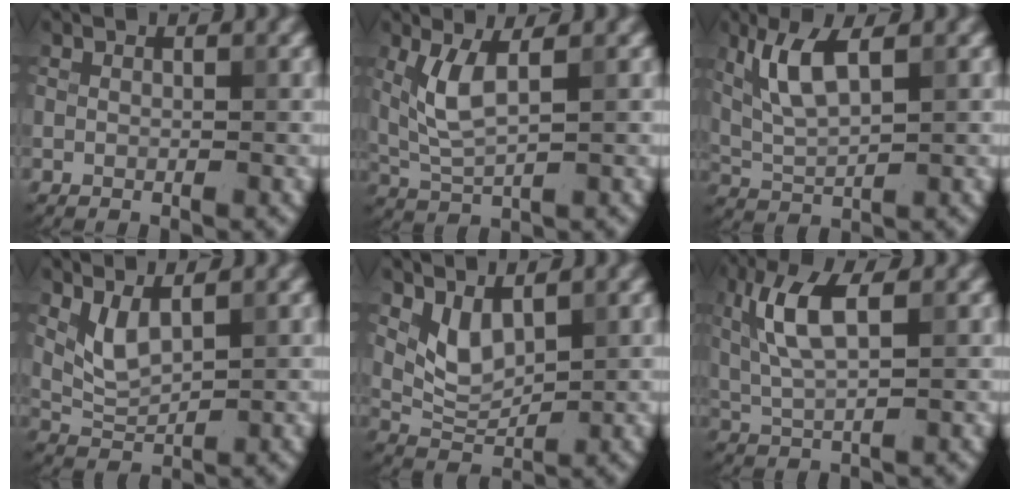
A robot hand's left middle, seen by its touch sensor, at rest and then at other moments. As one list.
[{"total": 3.8, "force": [1.1, 1.2, 3.4], "torque": [-0.085, -0.004, 0.029]}, {"total": 4.7, "force": [2.0, 1.4, 4.1], "torque": [-0.092, 0.000, 0.044]}, {"total": 2.6, "force": [1.4, 0.9, 1.9], "torque": [-0.050, -0.009, 0.037]}, {"total": 3.0, "force": [1.6, 1.5, 2.1], "torque": [-0.046, -0.009, 0.039]}, {"total": 5.5, "force": [1.7, 1.8, 4.9], "torque": [-0.107, 0.007, 0.034]}]